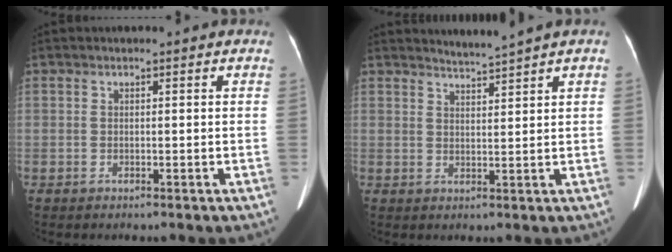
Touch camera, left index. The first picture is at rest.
{"total": 2.6, "force": [2.3, -1.3, 0.1], "torque": [-0.007, -0.012, 0.047]}